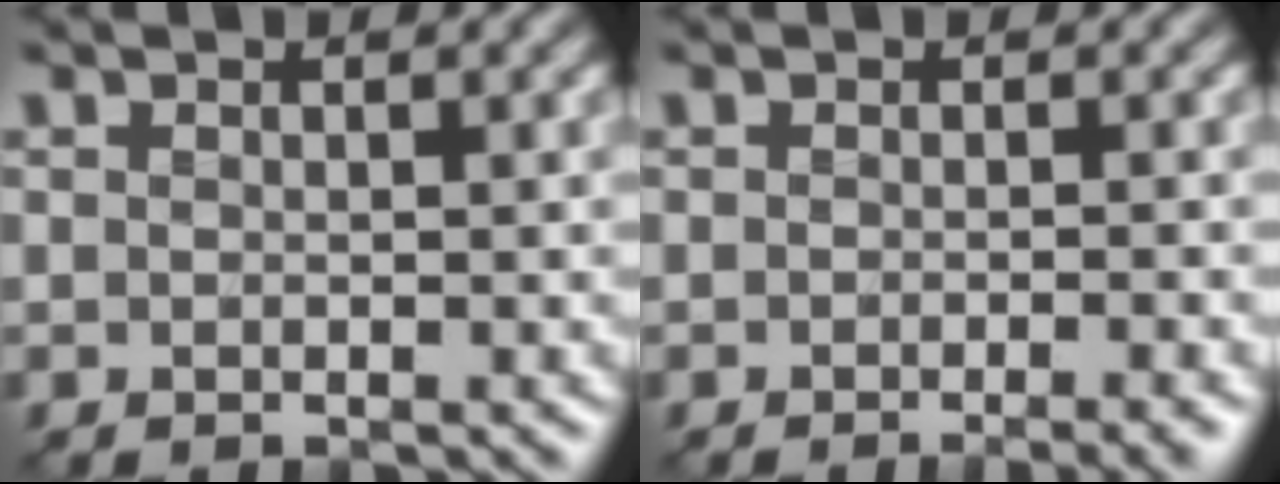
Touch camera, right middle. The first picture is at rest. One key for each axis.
{"total": 1.9, "fx": -1.3, "fy": 0.0, "fz": 1.4, "tx": -0.018, "ty": -0.006, "tz": -0.020}